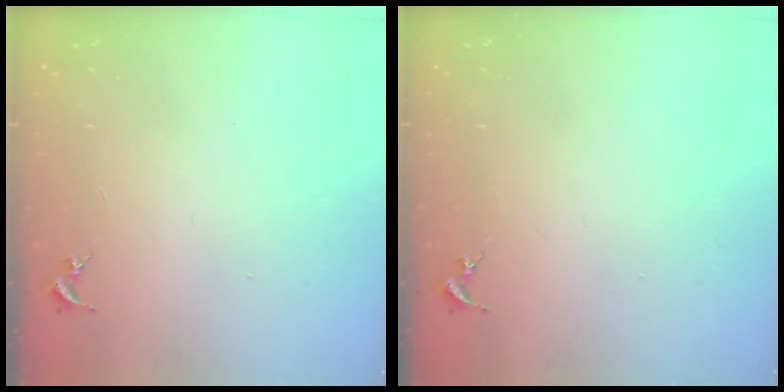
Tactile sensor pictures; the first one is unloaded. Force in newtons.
{"total": 0.0}